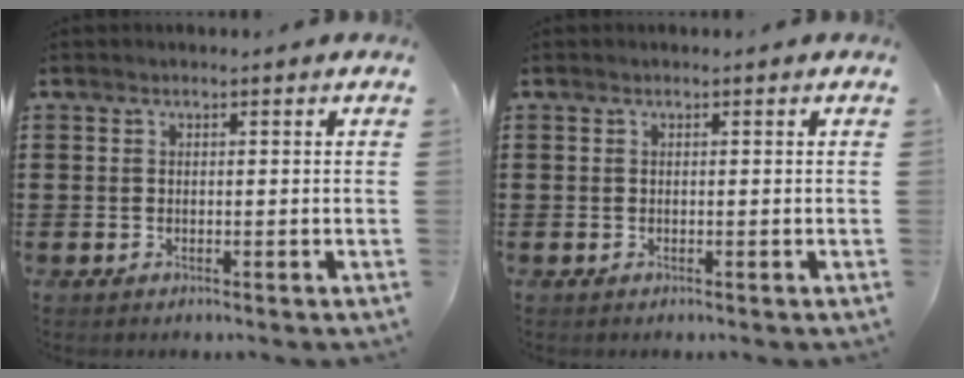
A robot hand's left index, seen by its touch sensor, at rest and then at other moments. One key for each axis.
{"total": 0.0}